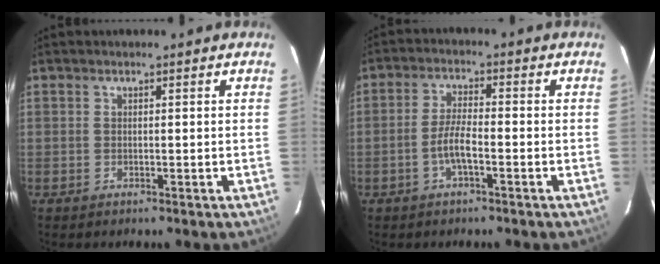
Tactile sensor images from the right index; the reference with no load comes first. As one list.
[{"total": 4.5, "force": [-2.0, 0.9, 4.0], "torque": [-0.084, 0.003, -0.040]}]